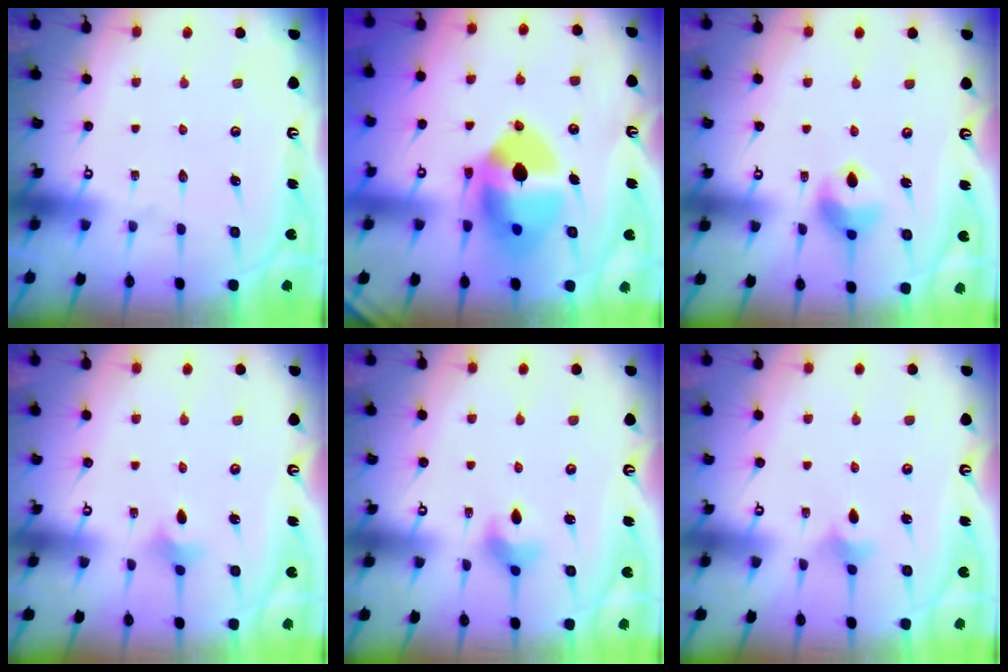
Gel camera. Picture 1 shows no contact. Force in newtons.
{"total": 15.8, "press": 15.7, "slide": 2.2}
{"total": 9.6, "press": 9.5, "slide": 1.3}
{"total": 2.7, "press": 2.6, "slide": 0.7}
{"total": 4.2, "press": 4.1, "slide": 0.7}
{"total": 3.0, "press": 2.9, "slide": 0.5}